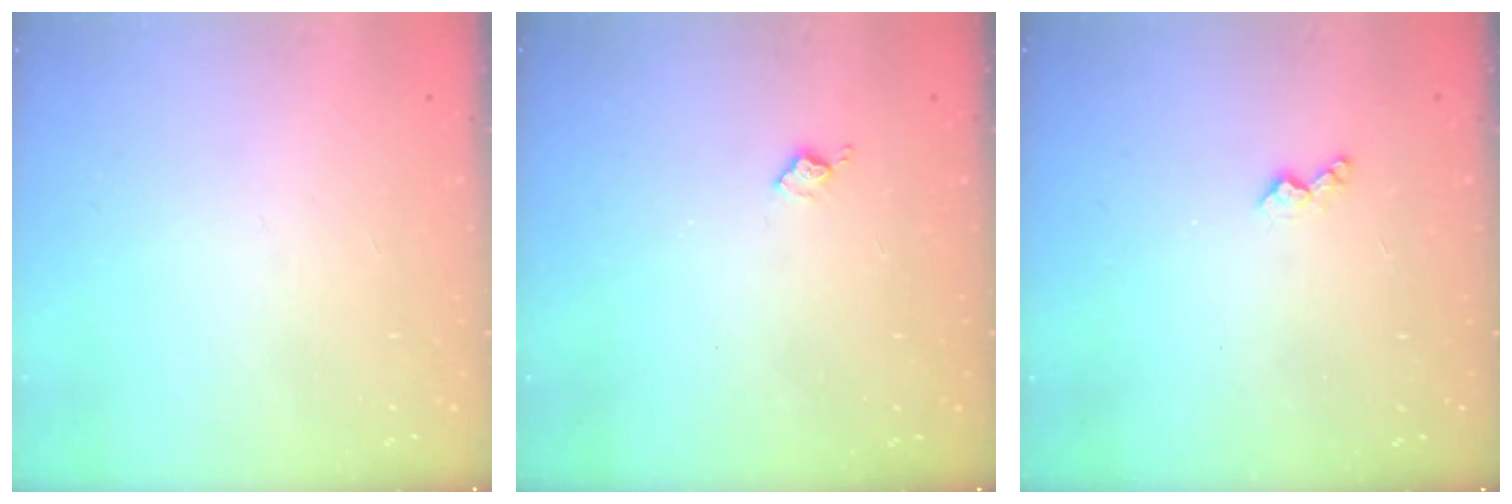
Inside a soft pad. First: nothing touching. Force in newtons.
{"total": 4.8, "press": 4.8, "slide": 0.6}
{"total": 3.1, "press": 3.1, "slide": 0.4}